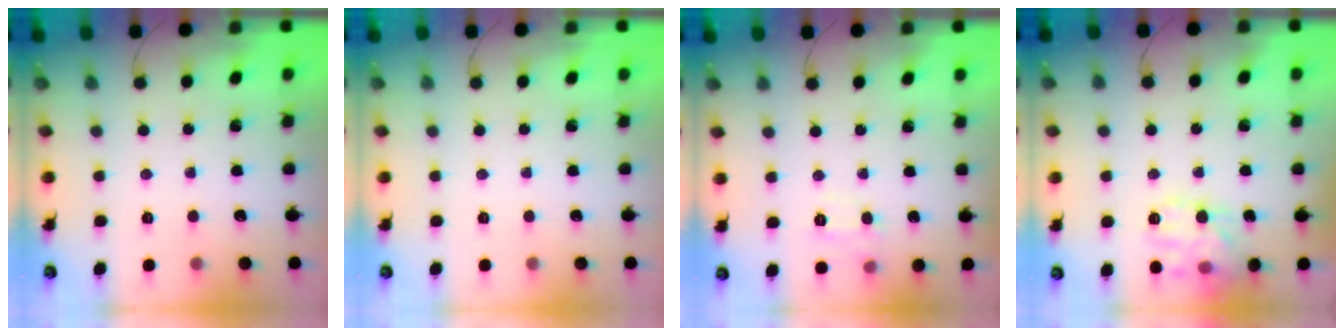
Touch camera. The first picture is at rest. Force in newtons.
{"total": 0.0}
{"total": 6.6, "press": 6.4, "slide": 1.3}
{"total": 11.6, "press": 11.5, "slide": 0.9}